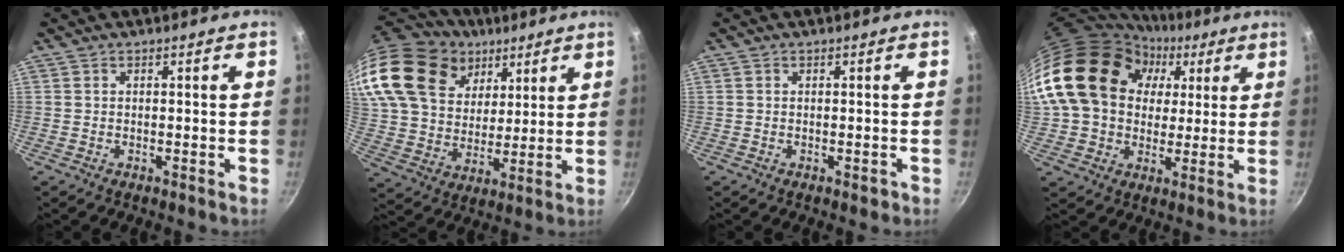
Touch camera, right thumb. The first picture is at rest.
{"total": 27.5, "force": [15.9, 18.8, 12.4], "torque": [-0.258, -0.014, 0.302]}
{"total": 1.1, "force": [-0.4, 0.7, 0.7], "torque": [-0.008, 0.003, -0.006]}
{"total": 22.8, "force": [6.1, 17.7, 13.0], "torque": [-0.218, 0.027, 0.105]}